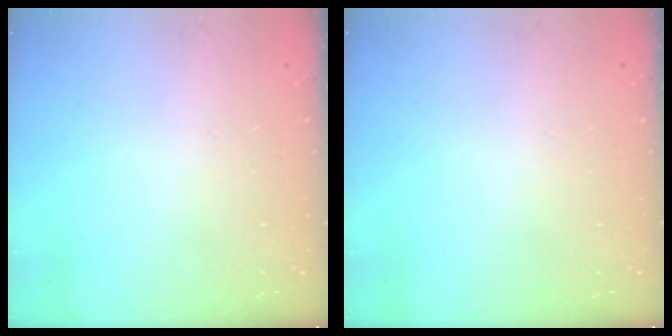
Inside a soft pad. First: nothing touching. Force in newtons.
{"total": 0.0}